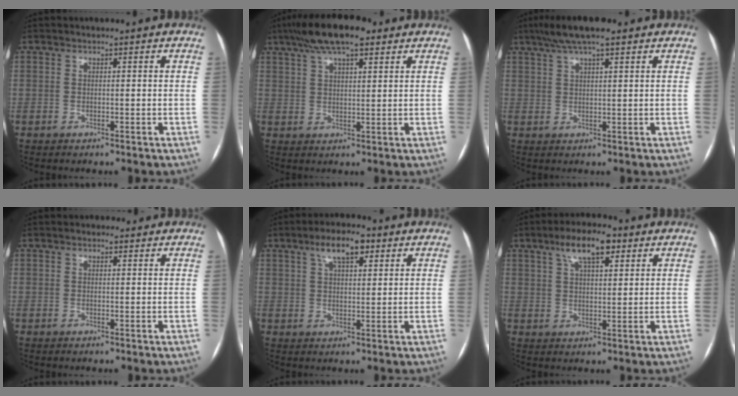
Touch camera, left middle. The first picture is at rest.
{"total": 10.7, "force": [7.2, 2.8, 7.4], "torque": [-0.133, 0.031, 0.120]}
{"total": 8.3, "force": [6.0, 1.4, 5.7], "torque": [-0.098, 0.036, 0.097]}
{"total": 1.4, "force": [1.0, 0.8, 0.5], "torque": [-0.013, 0.011, 0.011]}
{"total": 6.4, "force": [3.6, 2.3, 4.8], "torque": [-0.087, 0.016, 0.059]}
{"total": 7.7, "force": [4.3, 2.5, 5.8], "torque": [-0.106, 0.018, 0.073]}